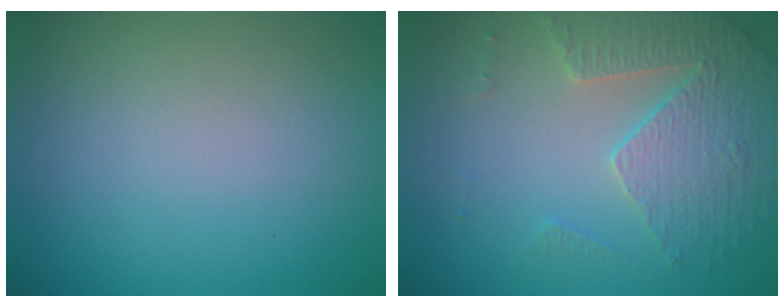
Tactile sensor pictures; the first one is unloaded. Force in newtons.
{"total": 3.7, "press": 3.6, "slide": 0.9}